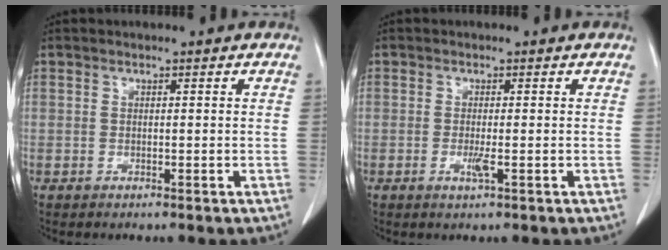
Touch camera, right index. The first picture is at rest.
{"total": 1.6, "force": [-0.5, -0.1, 1.5], "torque": [-0.031, -0.006, -0.009]}